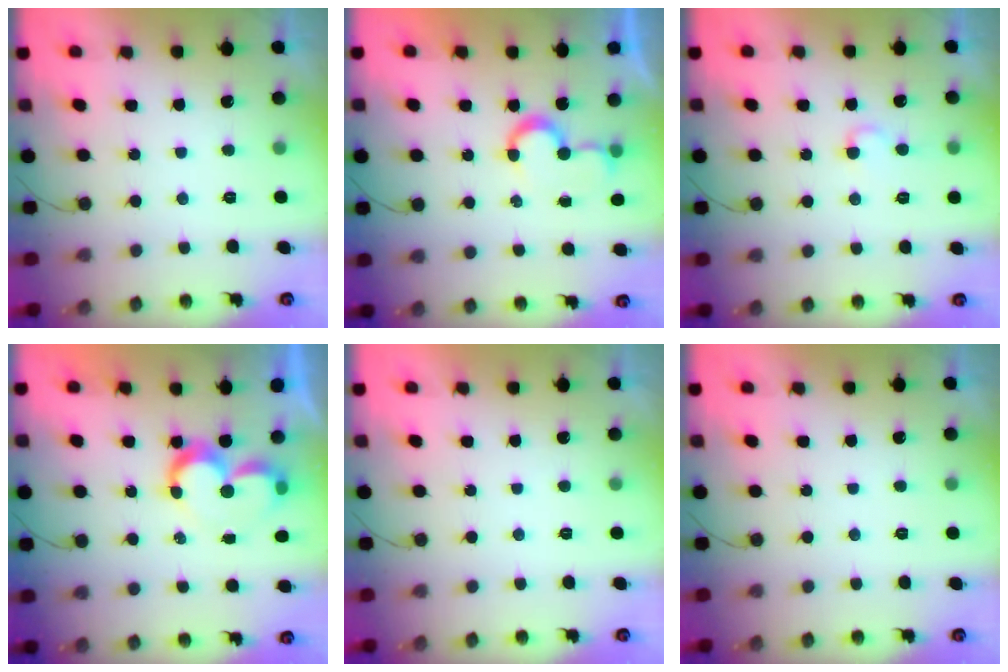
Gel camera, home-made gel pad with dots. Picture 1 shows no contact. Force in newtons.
{"total": 6.2, "press": 6.1, "slide": 0.7}
{"total": 4.4, "press": 4.3, "slide": 0.5}
{"total": 8.8, "press": 8.8, "slide": 0.8}
{"total": 1.8, "press": 1.8, "slide": 0.1}
{"total": 0.0}